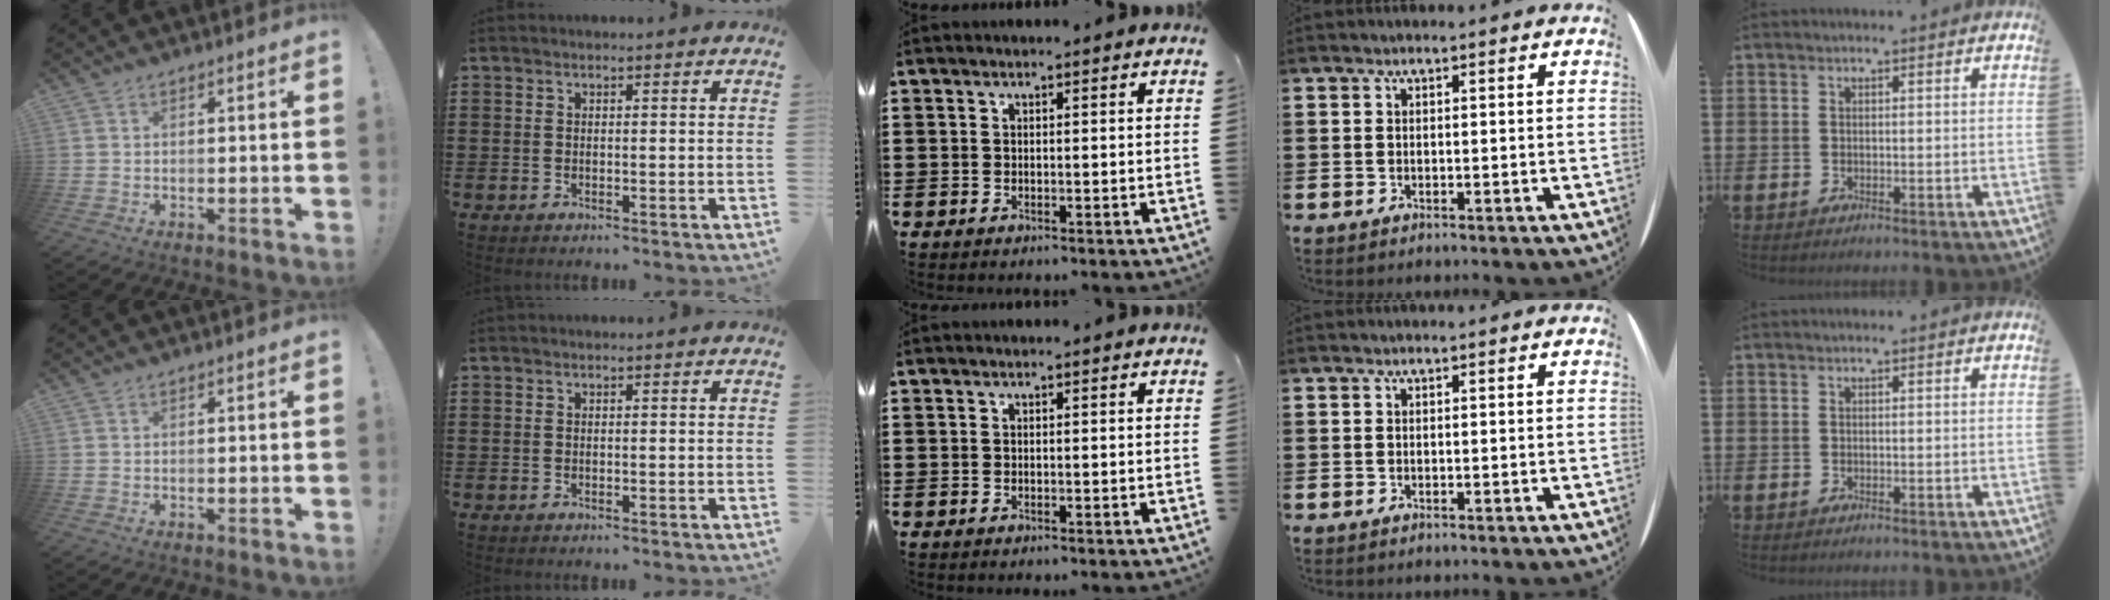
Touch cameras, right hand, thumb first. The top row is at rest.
{}